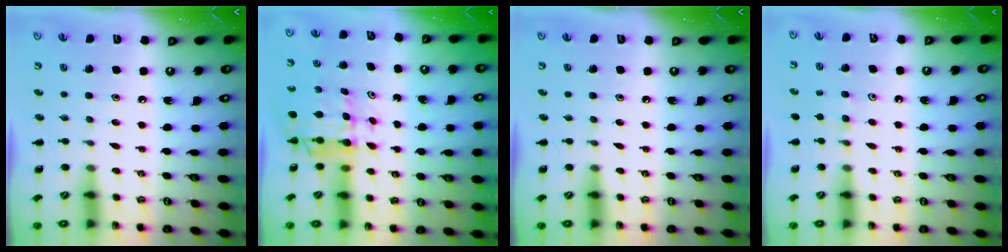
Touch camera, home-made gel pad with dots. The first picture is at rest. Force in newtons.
{"total": 6.9, "press": 6.6, "slide": 2.2}
{"total": 0.0}
{"total": 7.2, "press": 6.9, "slide": 1.9}